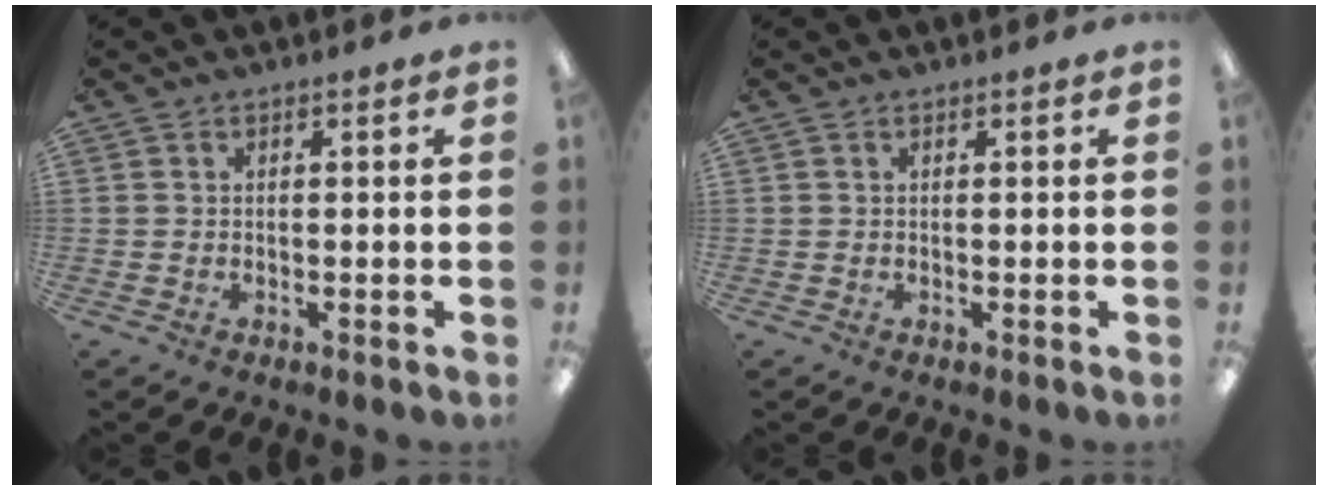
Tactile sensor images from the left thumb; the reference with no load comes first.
{"total": 0.0}